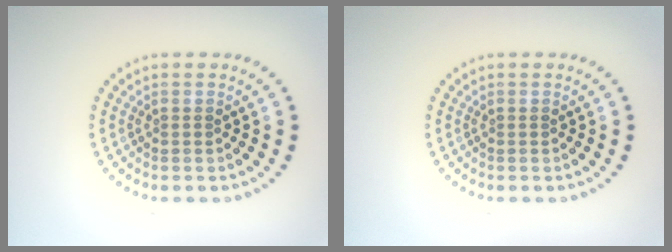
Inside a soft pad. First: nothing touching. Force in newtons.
{"total": 0.0}